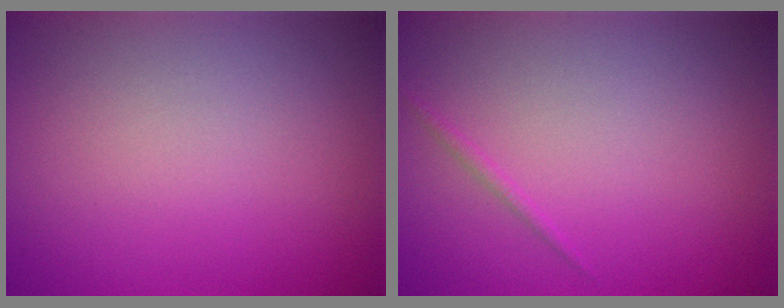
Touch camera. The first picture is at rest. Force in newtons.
{"total": 0.6, "press": 0.6, "slide": 0.0}